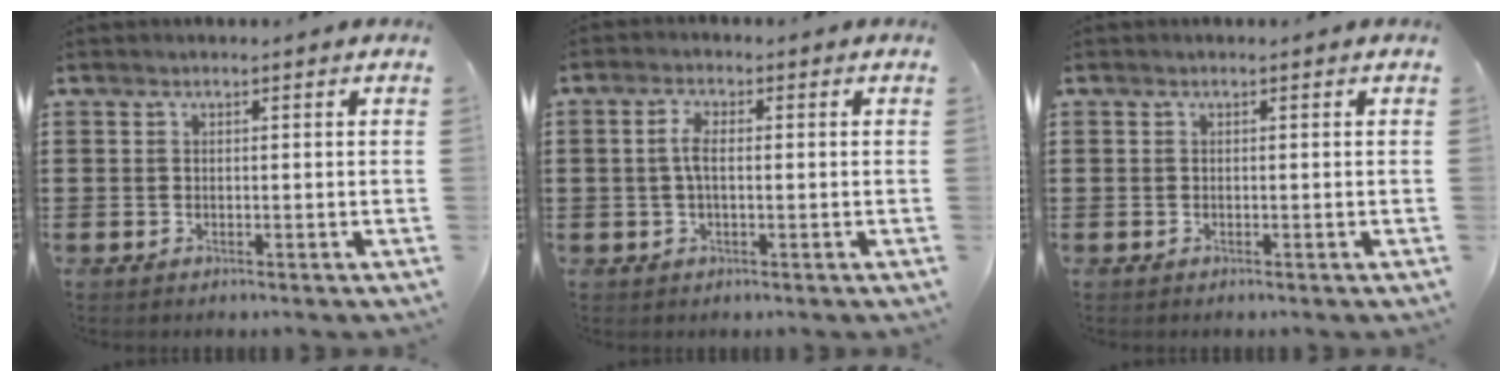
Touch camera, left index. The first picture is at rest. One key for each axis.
{"total": 3.6, "fx": 0.1, "fy": 1.5, "fz": 3.2, "tx": -0.070, "ty": 0.004, "tz": -0.002}
{"total": 0.0}